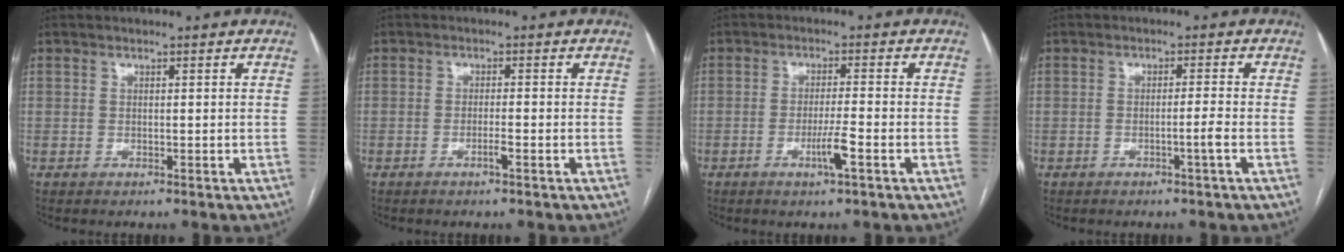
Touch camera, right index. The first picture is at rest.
{"total": 1.7, "force": [-0.9, -0.1, 1.4], "torque": [-0.028, -0.001, -0.016]}
{"total": 4.2, "force": [-1.8, -0.3, 3.7], "torque": [-0.071, -0.008, -0.034]}
{"total": 2.1, "force": [-0.9, -0.6, 1.8], "torque": [-0.032, -0.002, -0.017]}